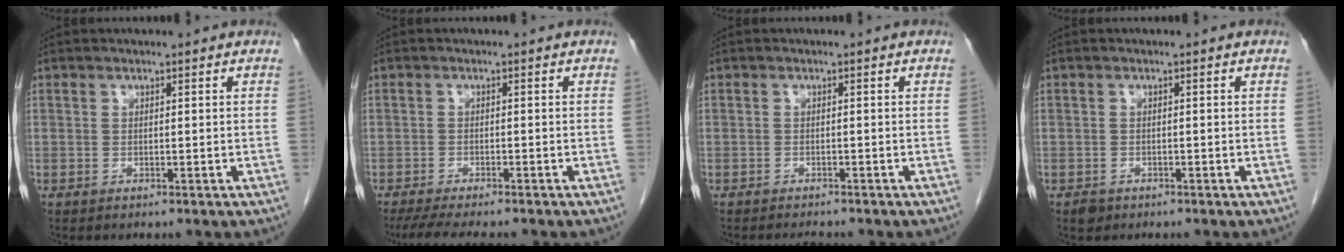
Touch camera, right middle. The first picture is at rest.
{"total": 8.5, "force": [-7.2, 1.2, 4.4], "torque": [-0.066, -0.015, -0.109]}
{"total": 2.4, "force": [-2.2, 0.3, 0.7], "torque": [-0.014, -0.008, -0.029]}
{"total": 1.3, "force": [-0.9, 0.9, 0.3], "torque": [-0.008, 0.002, -0.012]}